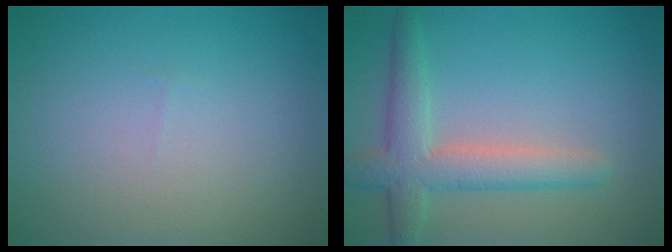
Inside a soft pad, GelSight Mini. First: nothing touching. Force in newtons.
{"total": 4.5, "press": 4.5, "slide": 0.2}